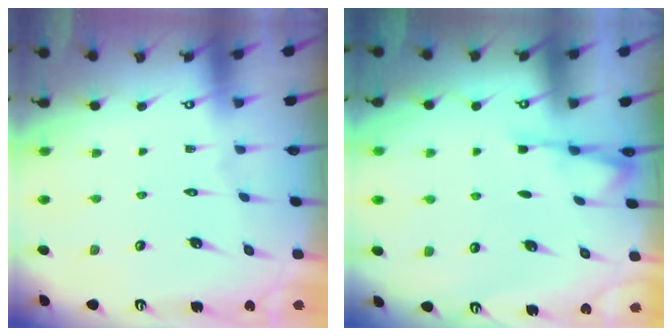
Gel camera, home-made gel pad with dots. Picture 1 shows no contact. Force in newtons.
{"total": 2.9, "press": 2.9, "slide": 0.5}